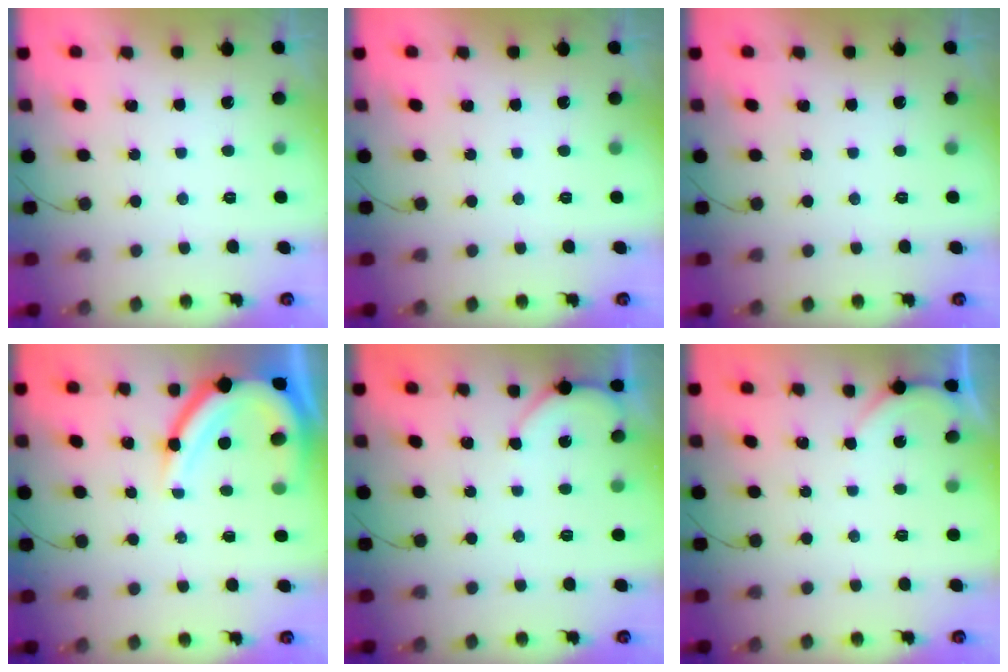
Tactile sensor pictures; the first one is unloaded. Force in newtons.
{"total": 0.0}
{"total": 0.0}
{"total": 12.5, "press": 12.4, "slide": 1.5}
{"total": 2.3, "press": 2.2, "slide": 0.4}
{"total": 1.6, "press": 1.6, "slide": 0.2}